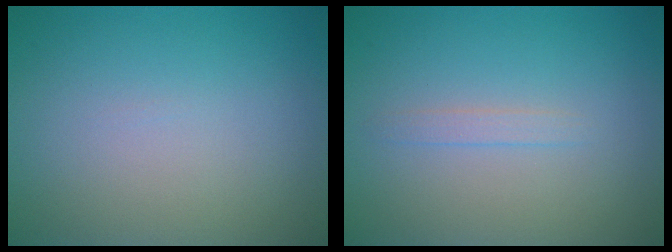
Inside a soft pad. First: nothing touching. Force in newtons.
{"total": 0.9, "press": 0.9, "slide": 0.0}